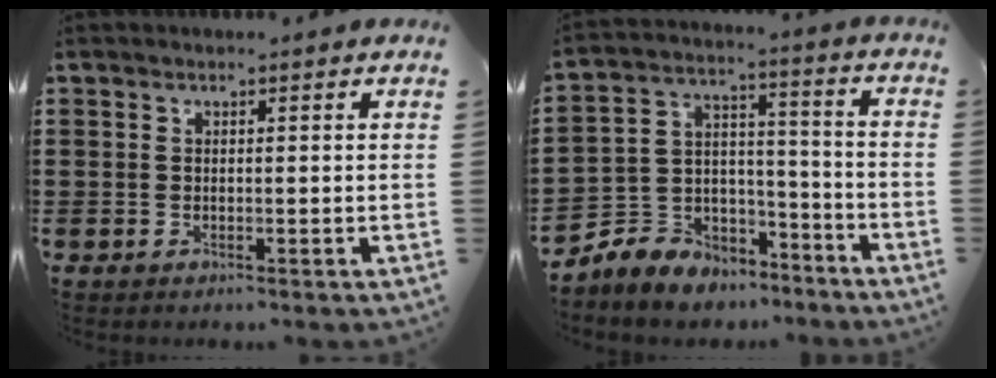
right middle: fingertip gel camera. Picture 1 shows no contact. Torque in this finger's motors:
{"motor_torque": [2.14, 0.00, 0.15, 0.10]}